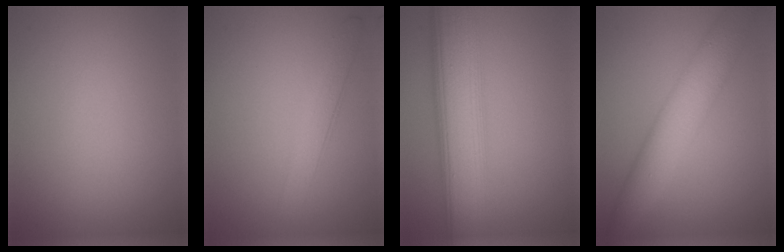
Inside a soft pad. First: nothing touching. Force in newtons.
{"total": 2.3, "press": 2.3, "slide": 0.1}
{"total": 8.7, "press": 8.7, "slide": 0.2}
{"total": 6.3, "press": 6.3, "slide": 0.1}